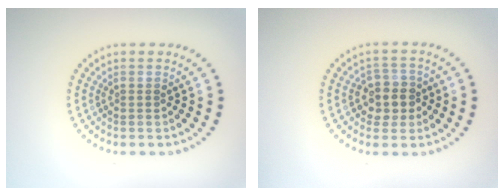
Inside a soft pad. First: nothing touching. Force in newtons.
{"total": 2.8, "press": 2.6, "slide": 1.0}